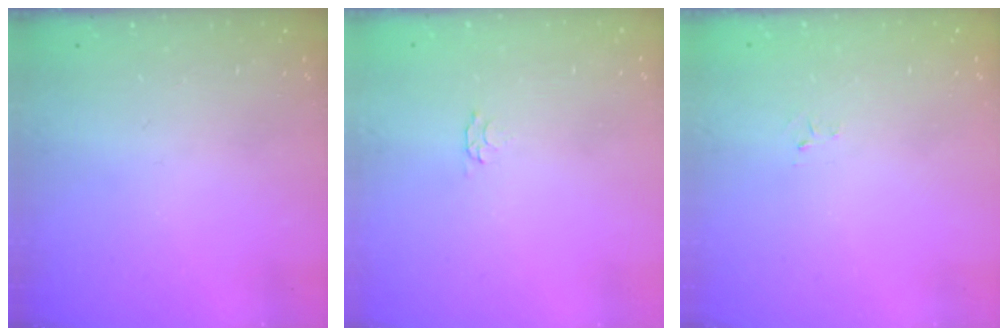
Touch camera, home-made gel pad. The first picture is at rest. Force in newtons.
{"total": 2.8, "press": 2.7, "slide": 0.5}
{"total": 2.6, "press": 2.6, "slide": 0.4}